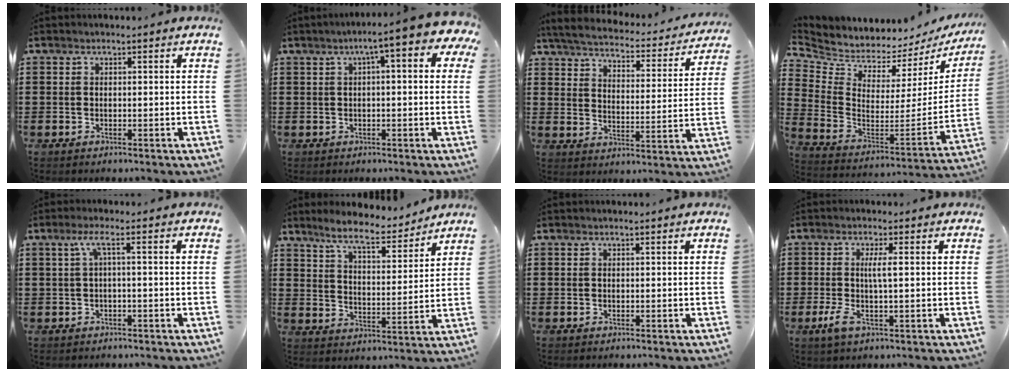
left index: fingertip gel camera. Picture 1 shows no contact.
{"total": 5.9, "force": [2.2, 0.7, 5.5], "torque": [-0.092, -0.008, 0.030]}
{"total": 4.0, "force": [3.9, 0.2, 1.1], "torque": [-0.046, -0.029, 0.060]}
{"total": 4.2, "force": [4.2, 0.6, 0.0], "torque": [-0.036, -0.061, 0.068]}
{"total": 2.7, "force": [-0.2, 0.1, 2.7], "torque": [-0.053, 0.004, -0.007]}
{"total": 8.2, "force": [7.0, 1.2, 4.0], "torque": [-0.094, -0.035, 0.121]}
{"total": 0.0}
{"total": 4.6, "force": [-0.2, 0.6, 4.5], "torque": [-0.104, -0.009, -0.013]}